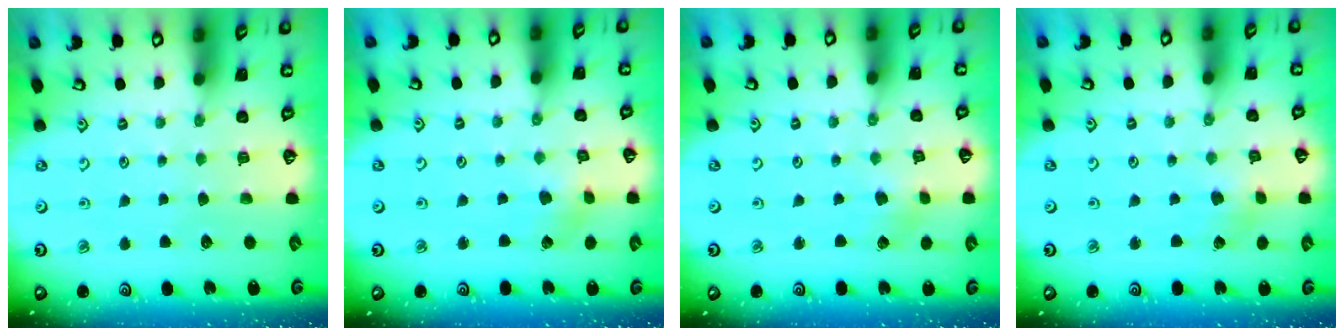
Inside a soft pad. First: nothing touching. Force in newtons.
{"total": 1.7, "press": 1.7, "slide": 0.3}
{"total": 2.3, "press": 2.3, "slide": 0.3}
{"total": 2.1, "press": 2.0, "slide": 0.3}